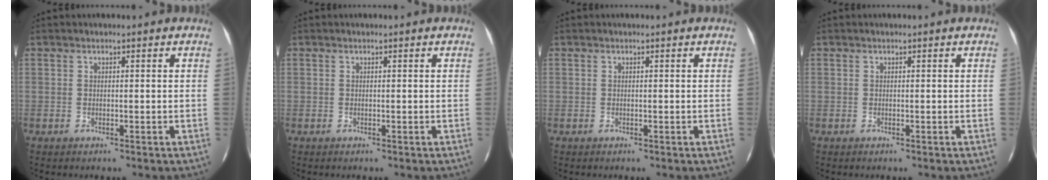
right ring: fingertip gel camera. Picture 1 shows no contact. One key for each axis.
{"total": 0.0}
{"total": 0.0}
{"total": 0.0}